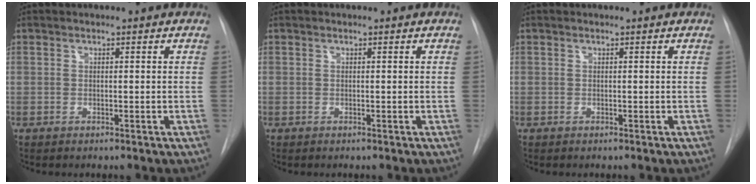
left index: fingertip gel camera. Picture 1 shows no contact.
{"total": 0.0}
{"total": 0.0}